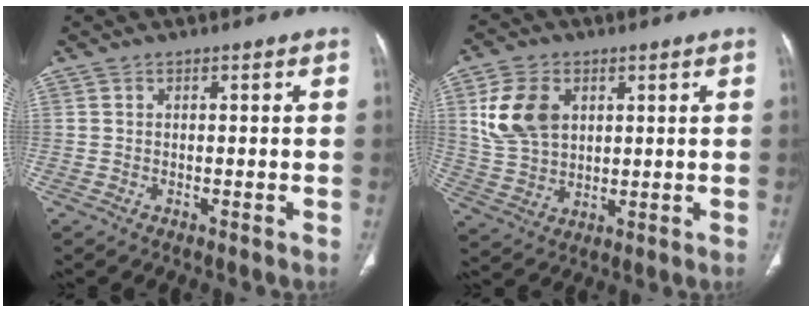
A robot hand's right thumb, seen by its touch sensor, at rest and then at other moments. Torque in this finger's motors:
{"motor_torque": [1.64, 1.49, 0.57, -0.80, 0.29]}